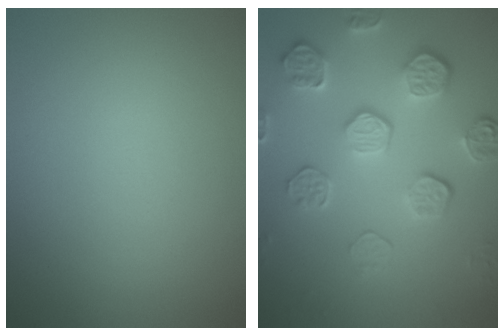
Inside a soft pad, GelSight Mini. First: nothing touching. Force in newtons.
{"total": 5.6, "press": 4.1, "slide": 3.9}